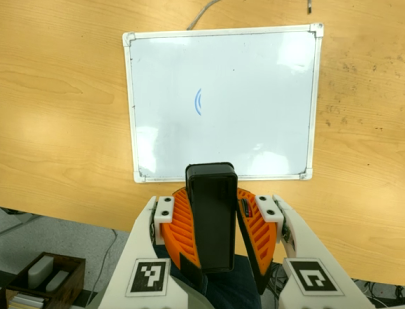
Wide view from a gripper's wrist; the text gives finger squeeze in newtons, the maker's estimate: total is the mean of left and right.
{"total": 10.4, "left": 10.3, "right": 10.4}